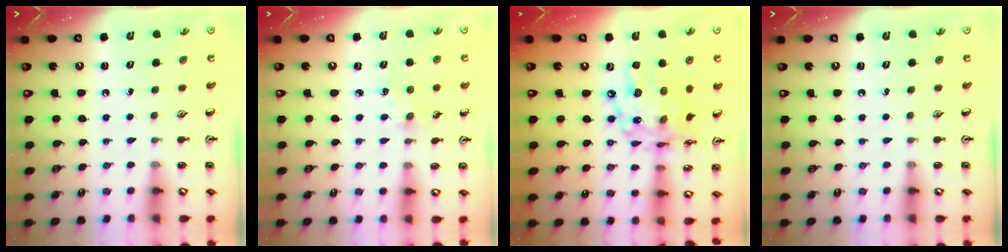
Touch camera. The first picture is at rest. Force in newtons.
{"total": 2.6, "press": 2.6, "slide": 0.4}
{"total": 17.9, "press": 17.9, "slide": 1.3}
{"total": 0.0}